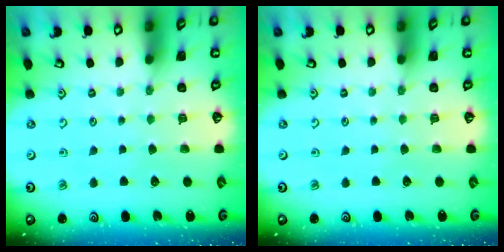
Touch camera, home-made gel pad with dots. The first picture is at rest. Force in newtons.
{"total": 0.0}